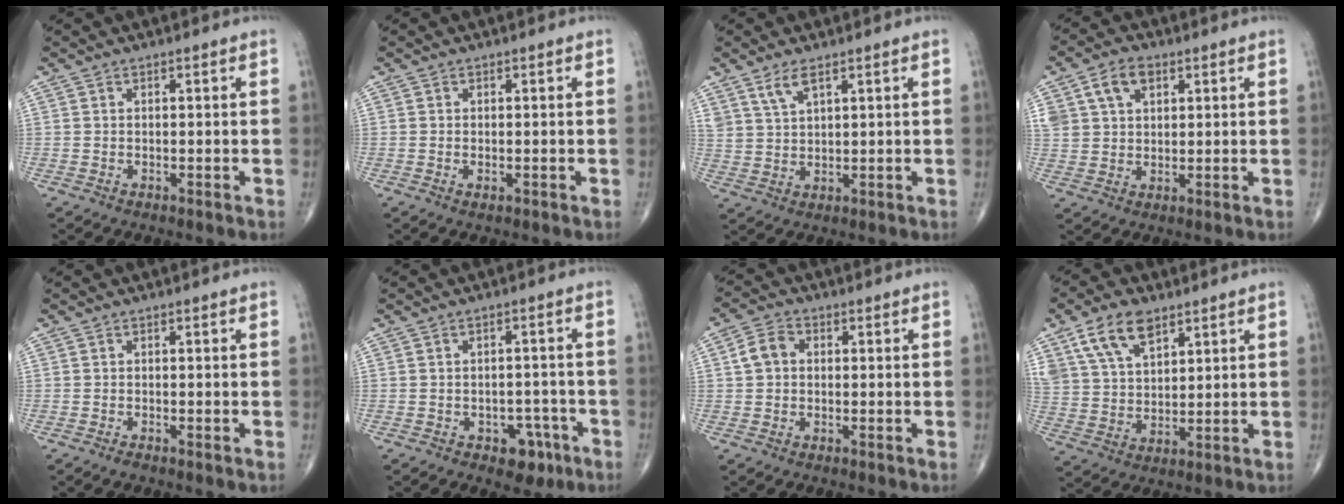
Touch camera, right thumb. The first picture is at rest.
{"total": 0.9, "force": [-0.3, 0.4, 0.7], "torque": [-0.012, -0.002, -0.004]}
{"total": 4.3, "force": [2.9, 1.6, 2.7], "torque": [-0.053, -0.012, 0.064]}
{"total": 8.1, "force": [3.6, 5.5, 4.8], "torque": [-0.073, -0.002, 0.069]}
{"total": 0.9, "force": [-0.4, 0.2, 0.7], "torque": [-0.018, -0.004, -0.012]}
{"total": 5.7, "force": [-3.0, 3.7, 3.1], "torque": [-0.012, 0.023, -0.035]}
{"total": 4.6, "force": [0.5, 3.7, 2.8], "torque": [-0.048, 0.016, 0.002]}
{"total": 10.9, "force": [6.4, 5.9, 6.5], "torque": [-0.111, -0.018, 0.130]}